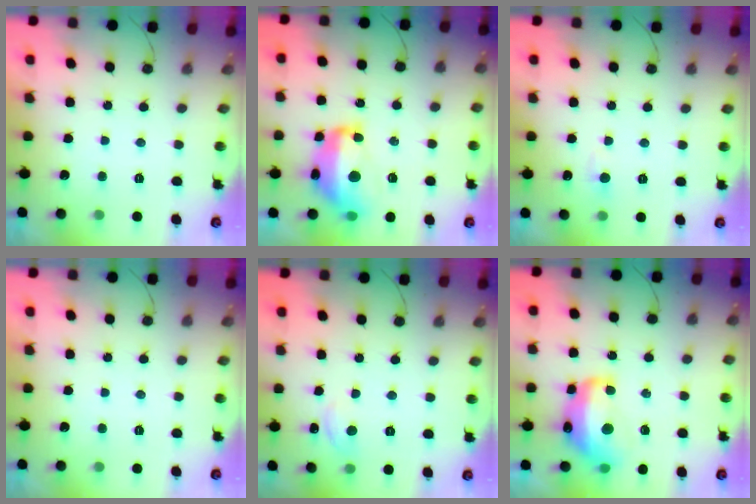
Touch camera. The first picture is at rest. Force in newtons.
{"total": 14.8, "press": 14.8, "slide": 1.1}
{"total": 3.9, "press": 3.8, "slide": 0.5}
{"total": 0.0}
{"total": 6.6, "press": 6.6, "slide": 0.8}
{"total": 15.0, "press": 14.9, "slide": 1.2}